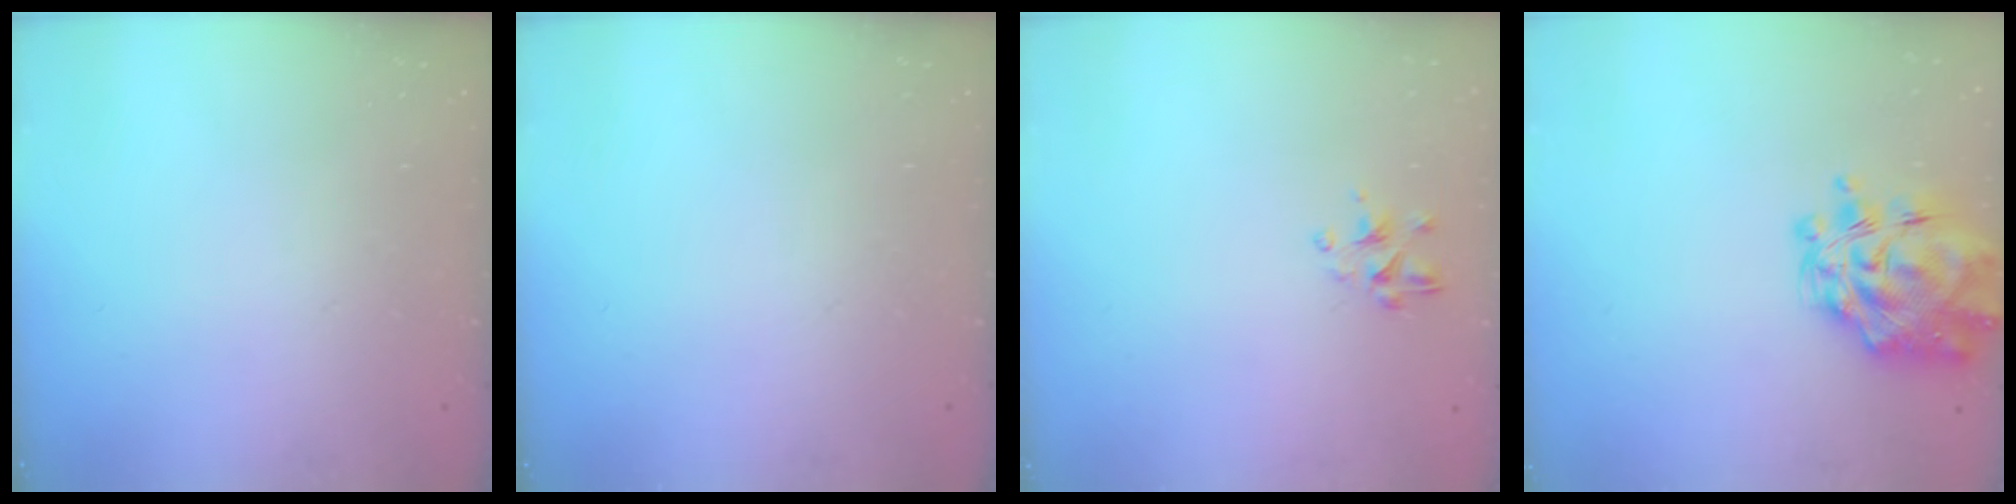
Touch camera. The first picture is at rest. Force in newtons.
{"total": 0.0}
{"total": 2.8, "press": 2.7, "slide": 0.7}
{"total": 12.0, "press": 11.2, "slide": 4.3}